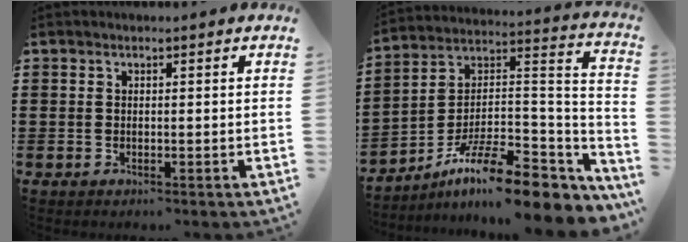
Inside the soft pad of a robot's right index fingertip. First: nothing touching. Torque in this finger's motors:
{"motor_torque": [1.08, 1.05, 1.05, 0.21]}